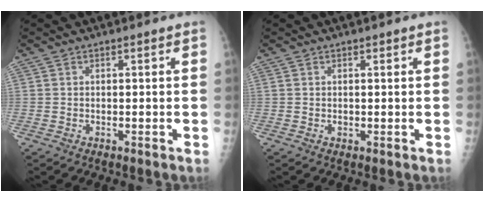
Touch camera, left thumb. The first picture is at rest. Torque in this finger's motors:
{"motor_torque": [0.16, 0.11, 0.54, 0.02, 0.00]}